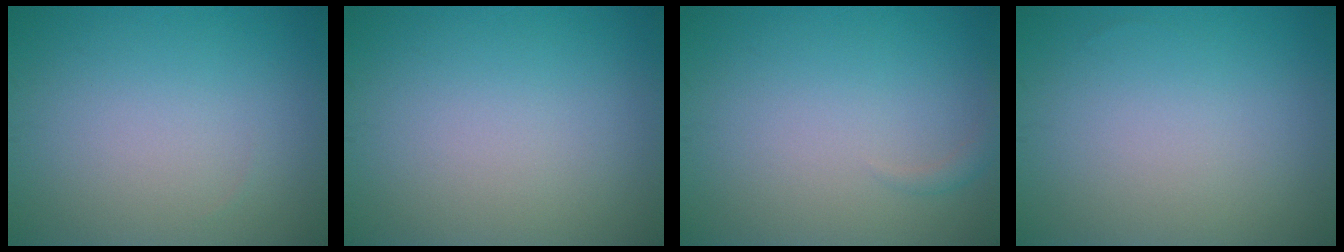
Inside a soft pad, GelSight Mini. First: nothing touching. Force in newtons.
{"total": 0.0}
{"total": 0.9, "press": 0.9, "slide": 0.1}
{"total": 0.0}